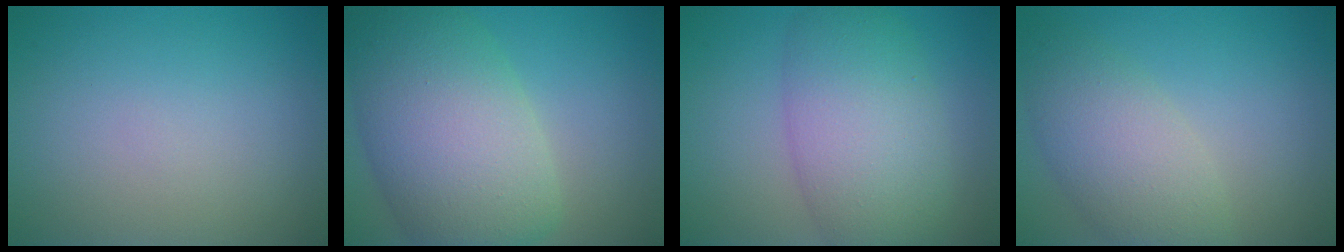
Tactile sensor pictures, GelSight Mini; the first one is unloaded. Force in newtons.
{"total": 10.8, "press": 10.8, "slide": 0.4}
{"total": 7.5, "press": 7.5, "slide": 0.2}
{"total": 5.0, "press": 5.0, "slide": 0.3}